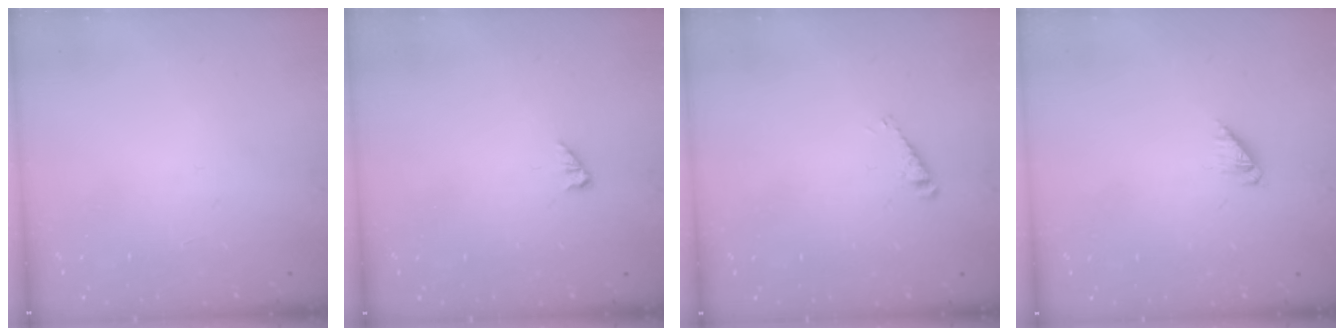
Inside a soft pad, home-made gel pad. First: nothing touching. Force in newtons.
{"total": 1.0, "press": 0.9, "slide": 0.2}
{"total": 3.5, "press": 3.4, "slide": 0.4}
{"total": 3.0, "press": 3.0, "slide": 0.4}